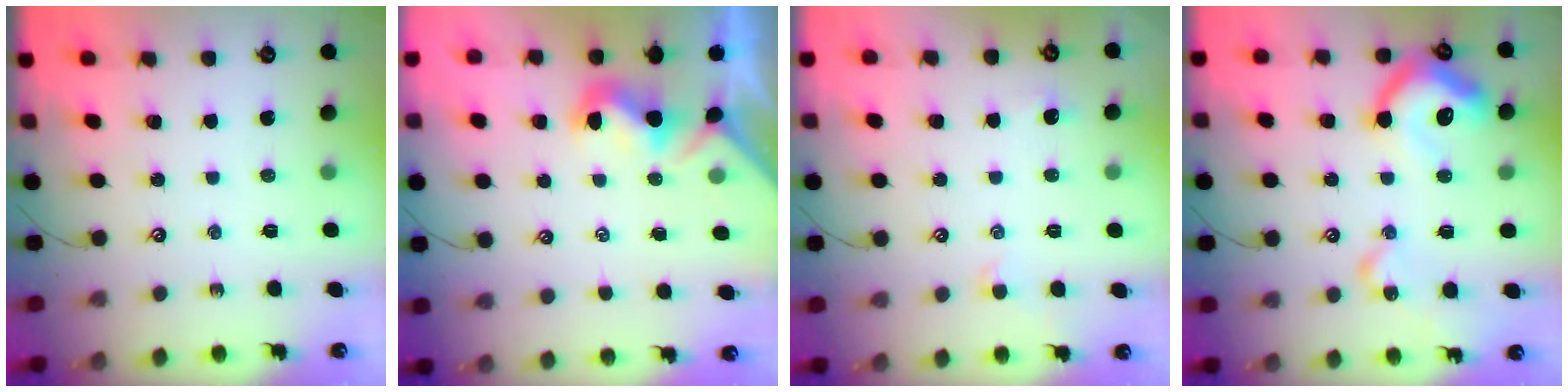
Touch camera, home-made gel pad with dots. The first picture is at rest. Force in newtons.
{"total": 0.9, "press": 0.7, "slide": 0.5}
{"total": 1.2, "press": 1.2, "slide": 0.4}
{"total": 15.2, "press": 15.2, "slide": 1.3}